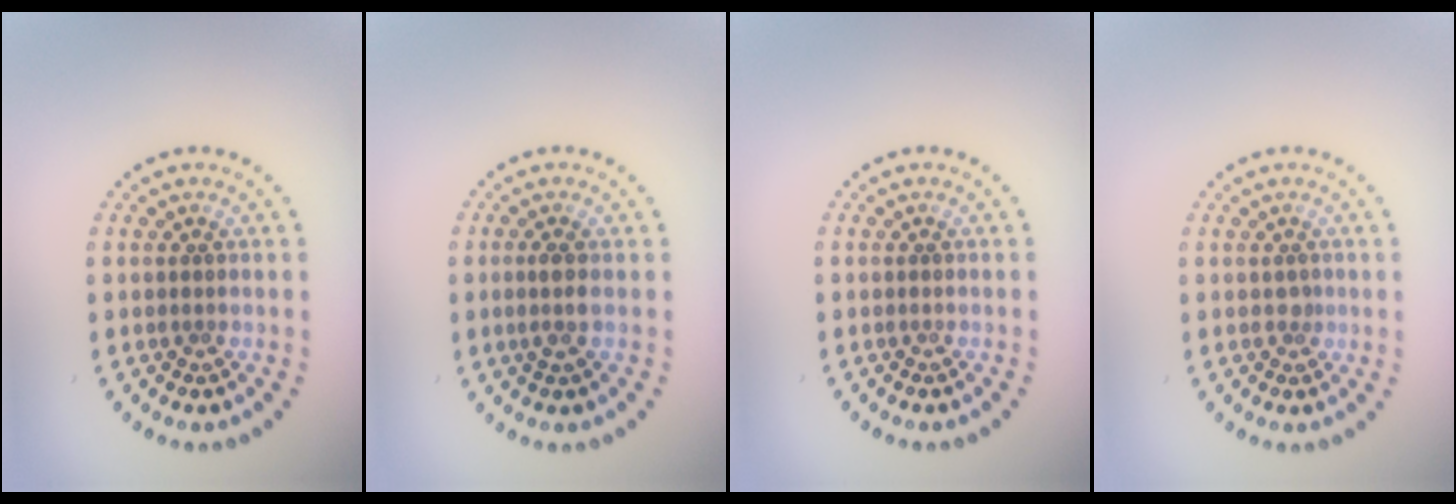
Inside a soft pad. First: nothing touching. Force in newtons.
{"total": 1.4, "press": 1.1, "slide": 0.8}
{"total": 0.0}
{"total": 0.8, "press": 0.6, "slide": 0.5}